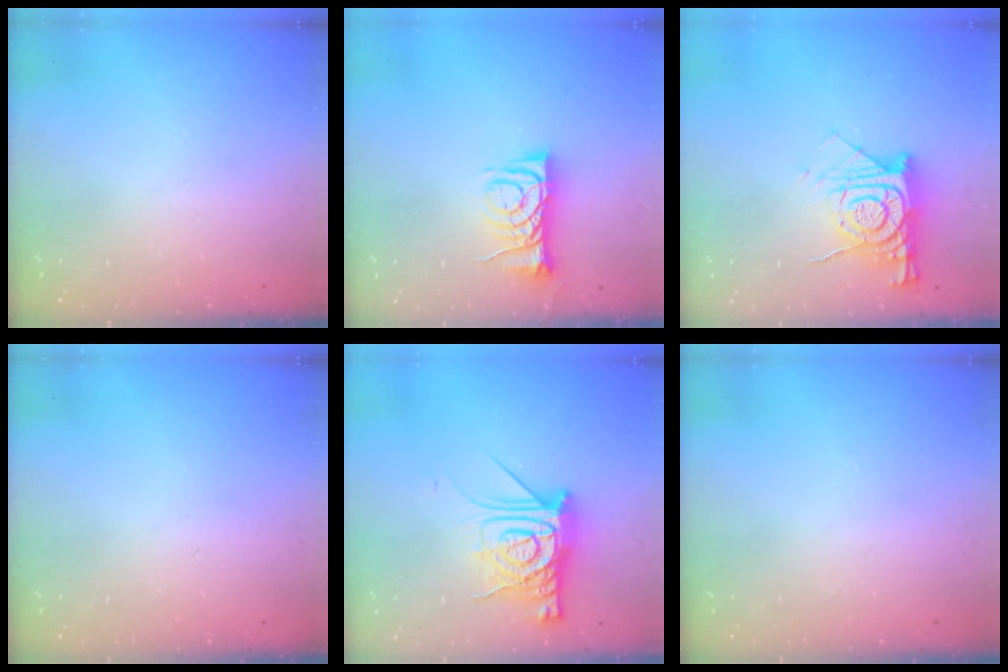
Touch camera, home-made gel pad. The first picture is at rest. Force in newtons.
{"total": 7.4, "press": 7.3, "slide": 0.4}
{"total": 12.1, "press": 12.0, "slide": 1.1}
{"total": 0.0}
{"total": 15.8, "press": 15.7, "slide": 1.6}
{"total": 0.0}